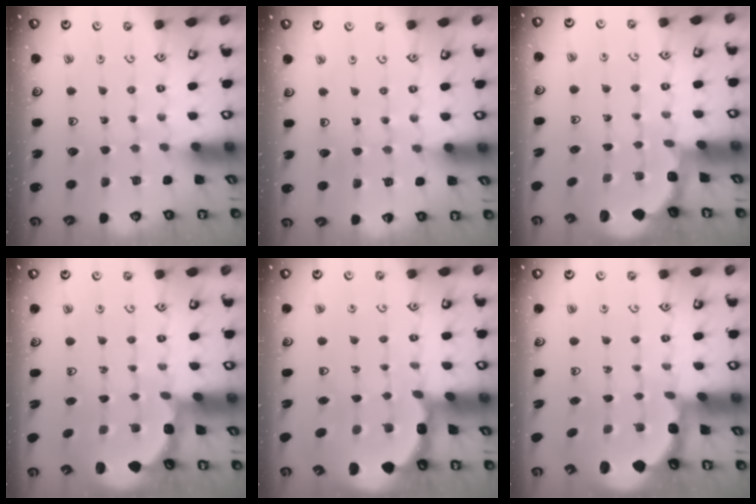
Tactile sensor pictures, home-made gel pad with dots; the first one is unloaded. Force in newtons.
{"total": 2.1, "press": 2.1, "slide": 0.2}
{"total": 1.8, "press": 1.6, "slide": 0.8}
{"total": 2.7, "press": 2.4, "slide": 1.4}
{"total": 3.8, "press": 3.6, "slide": 1.1}
{"total": 2.2, "press": 1.9, "slide": 1.1}